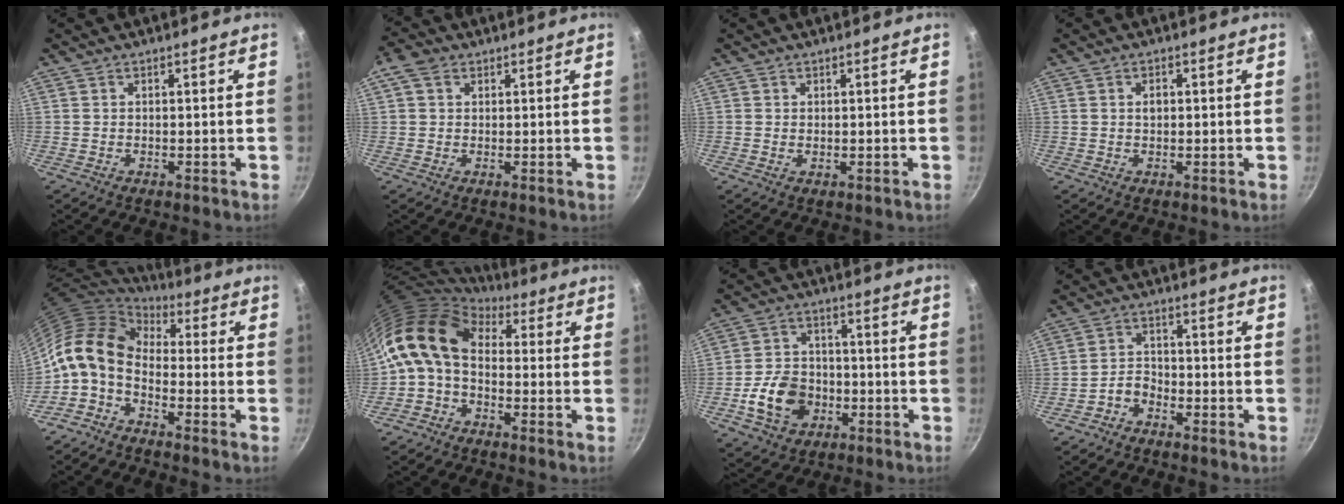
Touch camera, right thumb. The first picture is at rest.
{"total": 4.1, "force": [1.5, 3.1, 2.2], "torque": [-0.031, 0.002, 0.020]}
{"total": 0.7, "force": [0.2, 0.5, 0.5], "torque": [-0.005, -0.004, 0.002]}
{"total": 1.8, "force": [0.3, 1.2, 1.3], "torque": [-0.017, 0.003, 0.004]}
{"total": 11.4, "force": [-0.8, 7.5, 8.6], "torque": [-0.147, 0.030, -0.033]}
{"total": 11.4, "force": [0.8, 7.8, 8.3], "torque": [-0.143, 0.027, -0.011]}
{"total": 11.1, "force": [-3.3, 8.5, 6.3], "torque": [-0.093, 0.027, -0.060]}
{"total": 3.2, "force": [-2.4, 1.8, 1.1], "torque": [-0.017, 0.034, -0.052]}